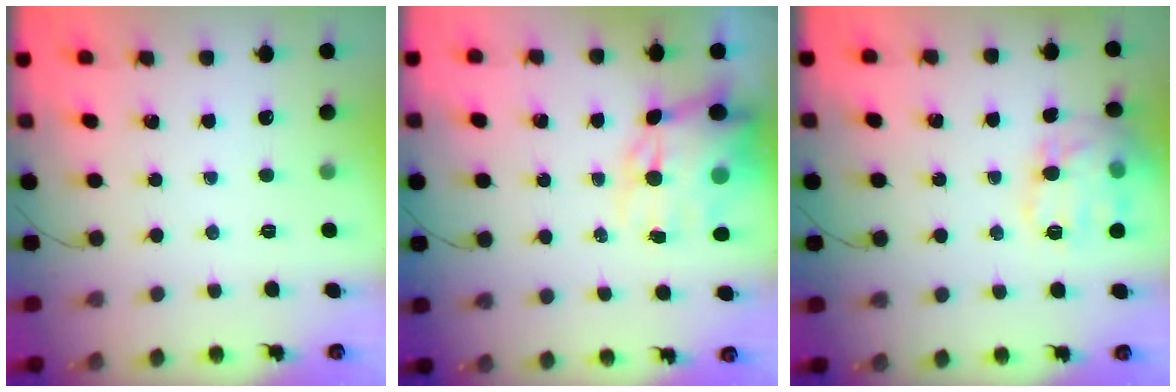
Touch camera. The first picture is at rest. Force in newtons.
{"total": 13.2, "press": 12.8, "slide": 3.3}
{"total": 15.4, "press": 15.4, "slide": 0.8}